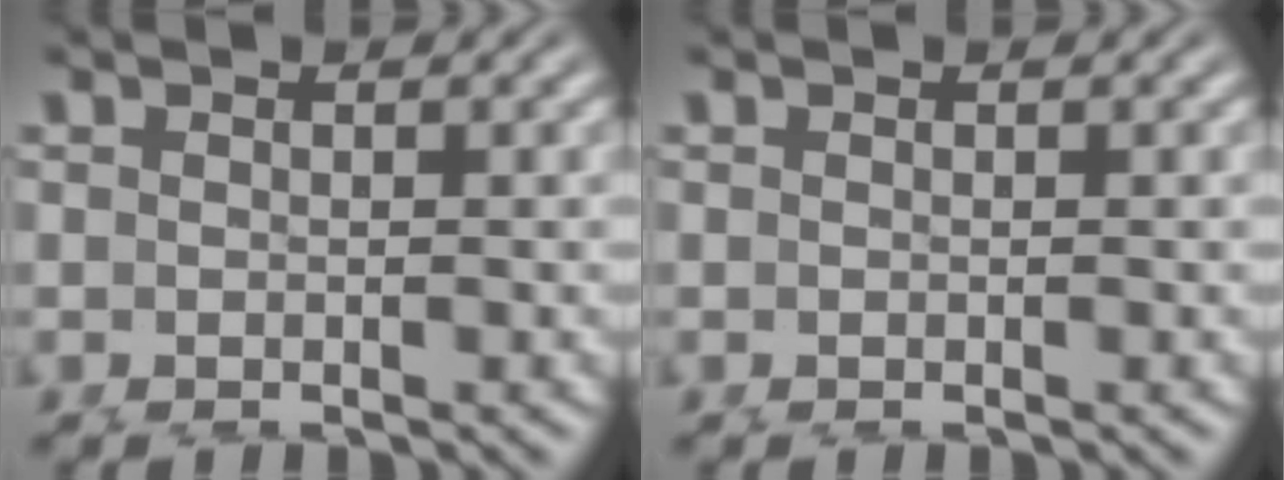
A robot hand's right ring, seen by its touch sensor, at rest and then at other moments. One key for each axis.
{"total": 0.0}